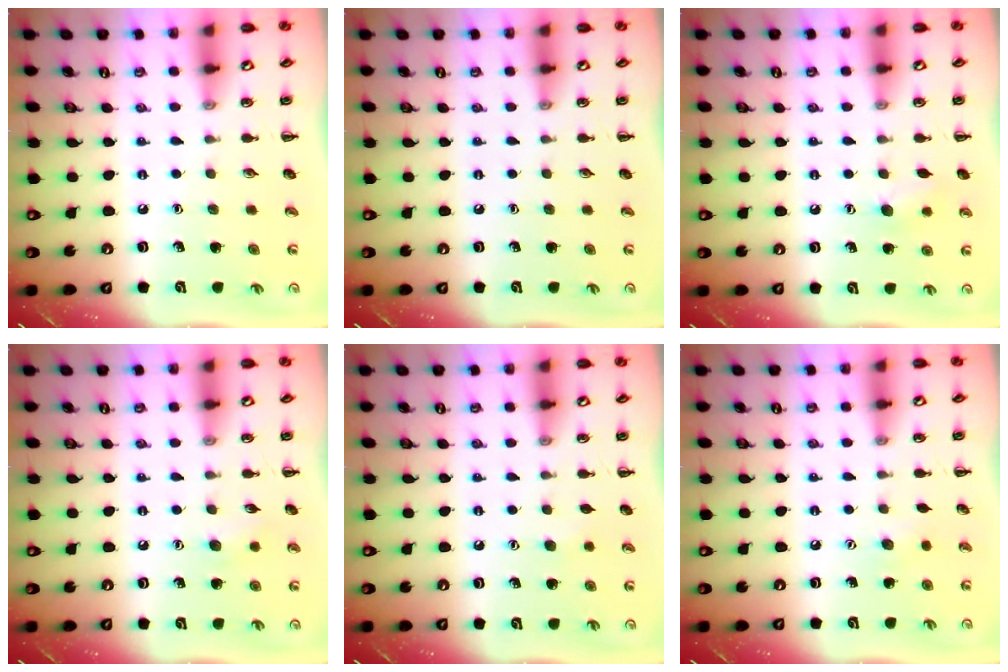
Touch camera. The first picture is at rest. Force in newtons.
{"total": 0.0}
{"total": 6.6, "press": 6.5, "slide": 1.5}
{"total": 5.6, "press": 5.5, "slide": 1.4}
{"total": 4.0, "press": 3.9, "slide": 0.9}
{"total": 3.4, "press": 3.3, "slide": 0.8}